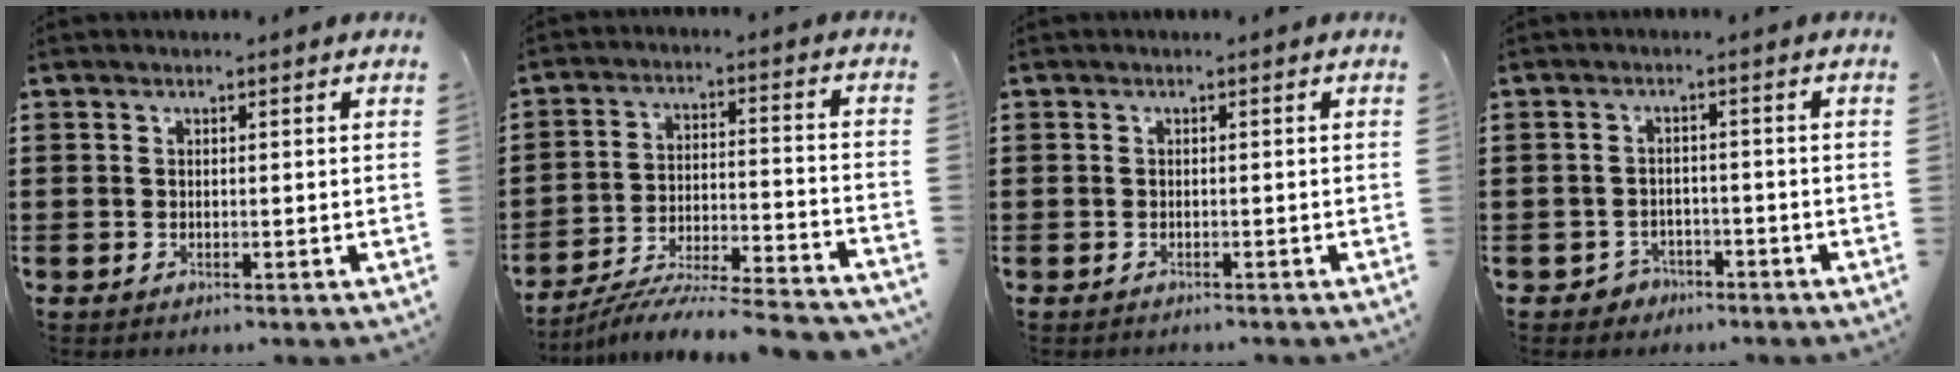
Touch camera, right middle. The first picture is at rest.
{"total": 7.5, "force": [-7.1, -0.3, 2.2], "torque": [-0.037, -0.005, -0.140]}
{"total": 0.7, "force": [-0.6, 0.3, -0.1], "torque": [0.001, 0.002, -0.013]}
{"total": 2.2, "force": [-1.9, 1.0, 0.1], "torque": [-0.012, -0.002, -0.043]}